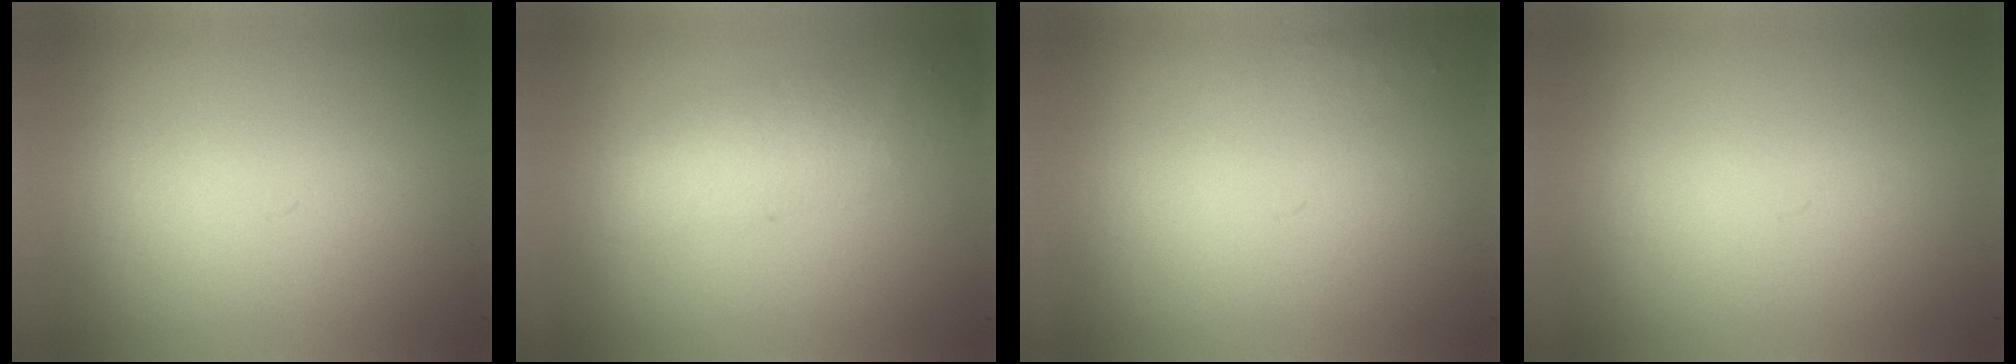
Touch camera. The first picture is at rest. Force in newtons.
{"total": 2.2}
{"total": 1.0}
{"total": 0.0}